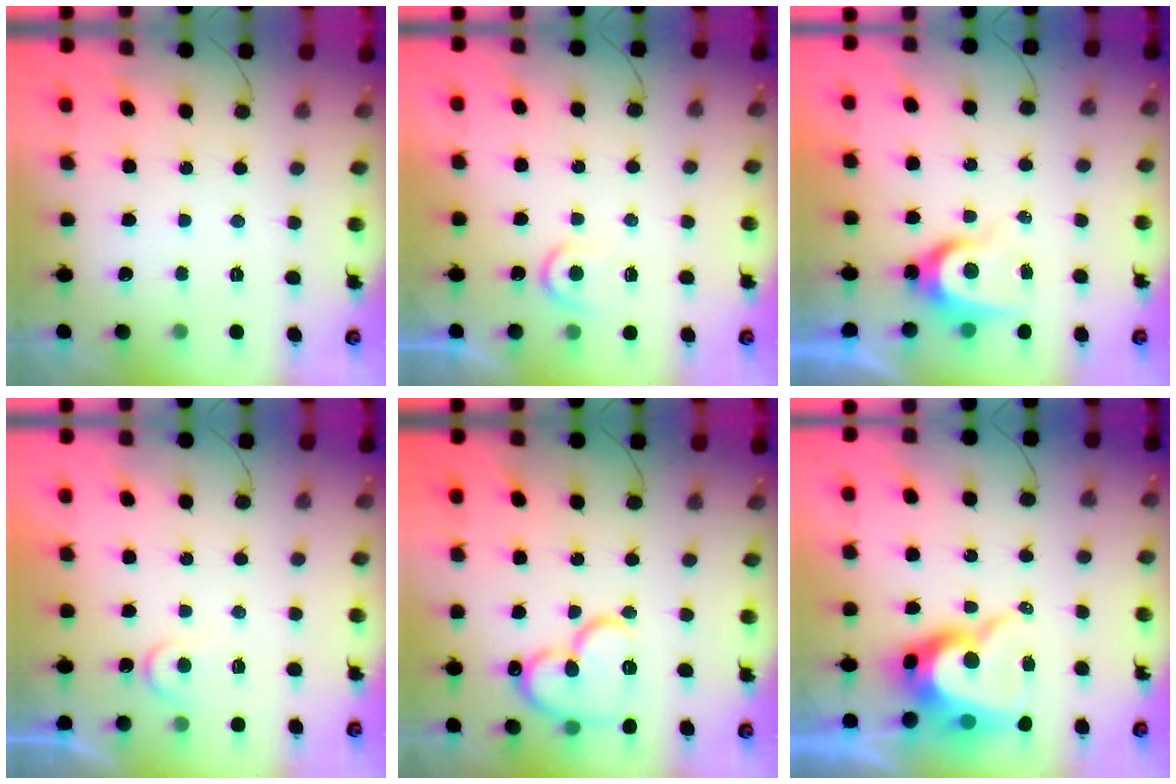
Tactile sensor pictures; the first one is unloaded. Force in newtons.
{"total": 4.4, "press": 4.4, "slide": 0.5}
{"total": 7.2, "press": 7.2, "slide": 0.5}
{"total": 4.1, "press": 4.1, "slide": 0.4}
{"total": 15.2, "press": 15.2, "slide": 1.5}
{"total": 12.3, "press": 12.2, "slide": 1.0}